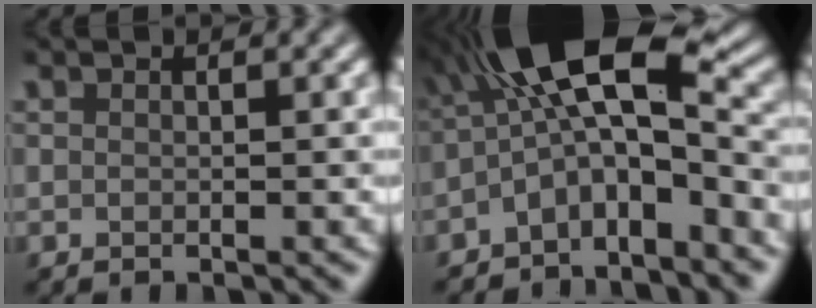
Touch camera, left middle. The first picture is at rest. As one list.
[{"total": 9.4, "force": [-1.9, 3.7, 8.5], "torque": [-0.137, 0.028, -0.052]}]